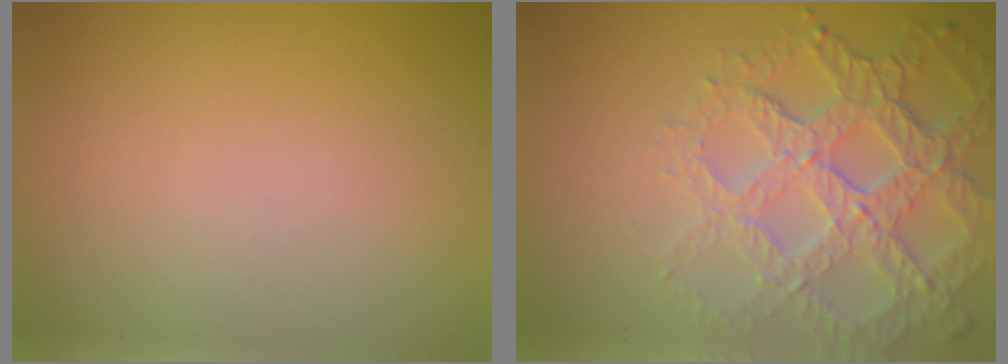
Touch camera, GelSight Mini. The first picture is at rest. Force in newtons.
{"total": 6.8, "press": 5.0, "slide": 4.7}